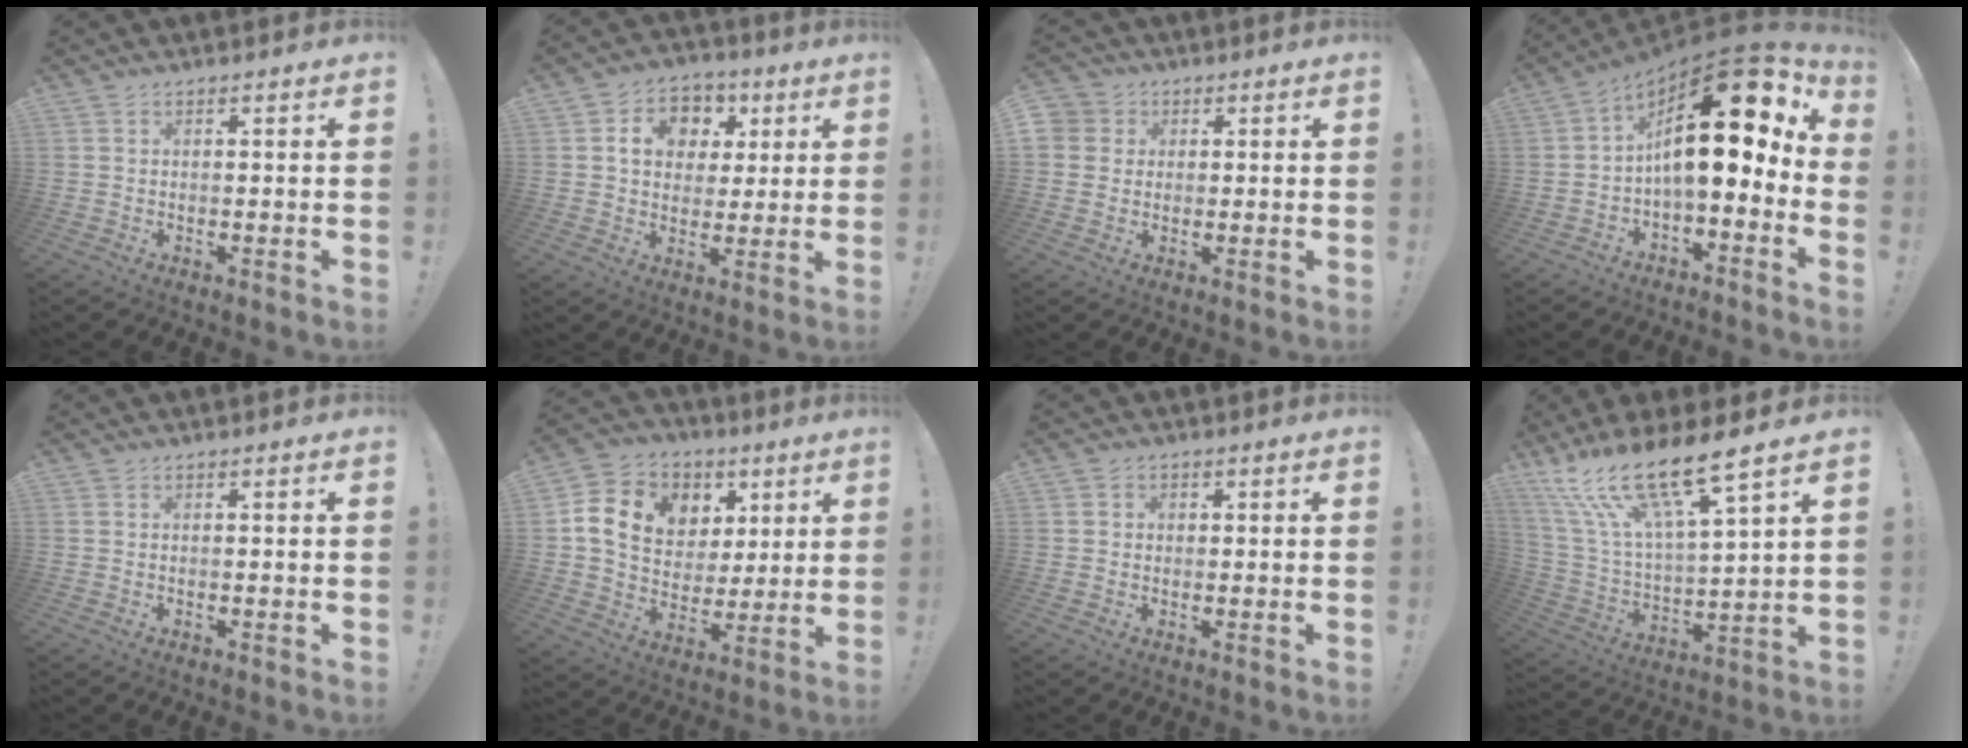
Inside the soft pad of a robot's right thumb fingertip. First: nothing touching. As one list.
[{"total": 11.3, "force": [3.6, 9.3, 5.2], "torque": [-0.079, -0.007, 0.072]}, {"total": 5.0, "force": [1.0, 4.7, 1.4], "torque": [-0.029, 0.000, 0.017]}, {"total": 20.7, "force": [4.8, 7.9, 18.5], "torque": [-0.304, -0.028, 0.082]}, {"total": 0.0}, {"total": 14.7, "force": [5.1, 11.6, 7.5], "torque": [-0.121, -0.012, 0.102]}, {"total": 1.6, "force": [0.0, 1.5, 0.6], "torque": [-0.008, 0.004, -0.002]}, {"total": 18.7, "force": [13.4, 3.9, 12.4], "torque": [-0.235, -0.093, 0.229]}]